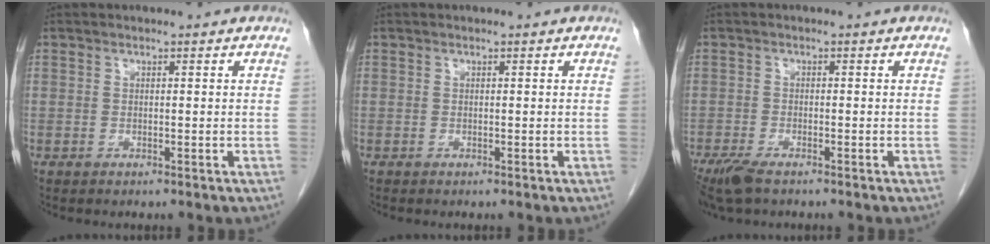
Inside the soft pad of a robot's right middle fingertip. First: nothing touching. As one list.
[{"total": 0.0}, {"total": 5.0, "force": [-3.7, 1.3, 3.1], "torque": [-0.065, -0.013, -0.066]}]